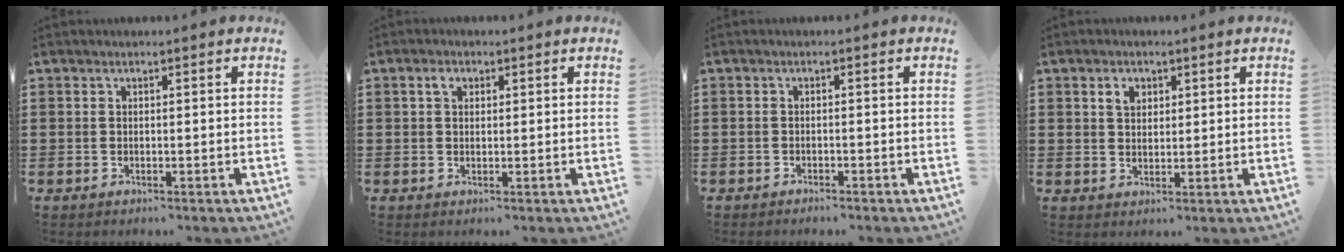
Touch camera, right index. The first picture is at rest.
{"total": 1.7, "force": [0.7, 1.1, 1.1], "torque": [-0.025, 0.008, 0.012]}
{"total": 0.9, "force": [-0.9, 0.1, 0.1], "torque": [-0.004, -0.001, -0.020]}
{"total": 2.6, "force": [1.3, 1.8, 1.4], "torque": [-0.033, 0.008, 0.023]}